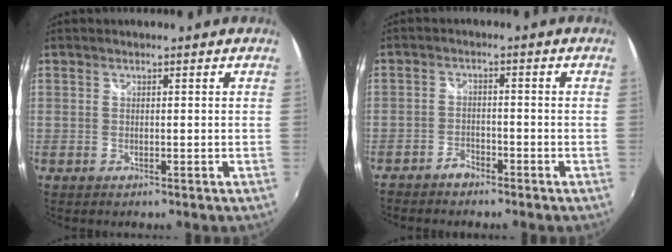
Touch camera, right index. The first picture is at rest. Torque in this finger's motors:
{"motor_torque": [0.44, -0.38, -0.02, 0.00]}